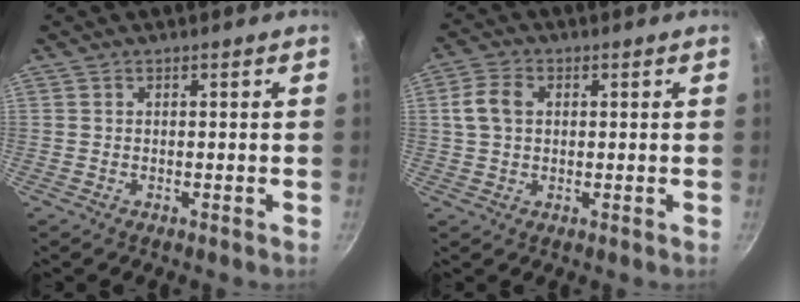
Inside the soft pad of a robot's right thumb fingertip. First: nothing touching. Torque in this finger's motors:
{"motor_torque": [-0.23, 0.48, 0.07, -0.19, 0.14]}